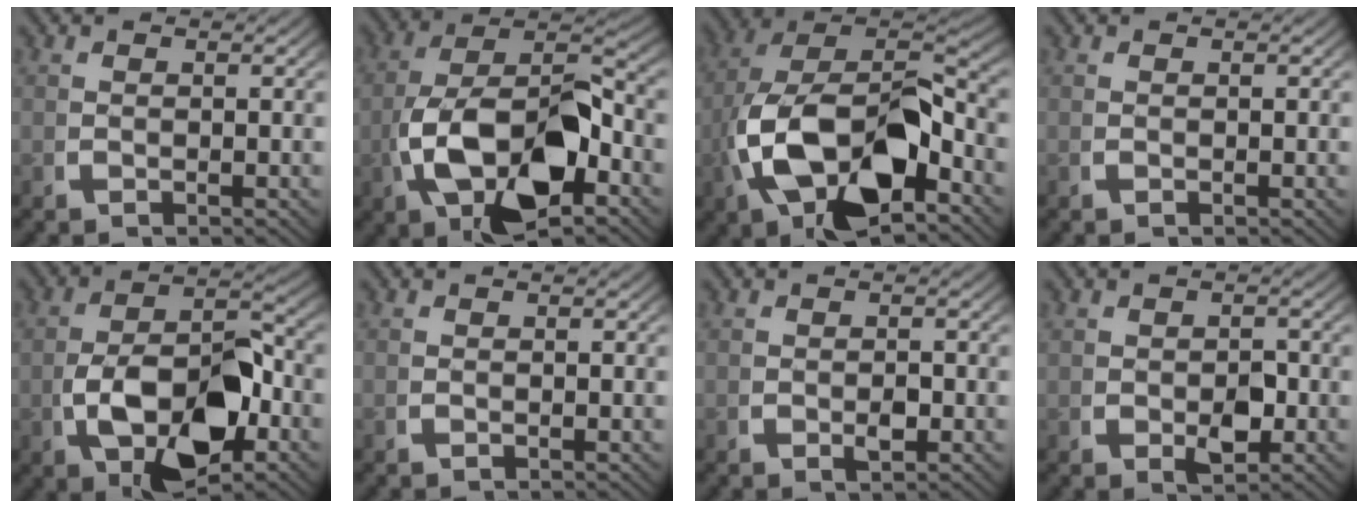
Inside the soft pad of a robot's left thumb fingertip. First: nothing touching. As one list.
[{"total": 15.1, "force": [-1.8, 8.6, 12.3], "torque": [-0.248, -0.040, -0.008]}, {"total": 18.5, "force": [-1.6, 11.8, 14.2], "torque": [-0.292, -0.044, -0.005]}, {"total": 0.0}, {"total": 11.3, "force": [-1.6, 6.1, 9.4], "torque": [-0.177, -0.023, -0.012]}, {"total": 0.0}, {"total": 1.4, "force": [-0.1, 0.3, 1.3], "torque": [-0.019, 0.004, -0.001]}, {"total": 2.6, "force": [-0.1, 1.3, 2.2], "torque": [-0.032, -0.007, 0.007]}]